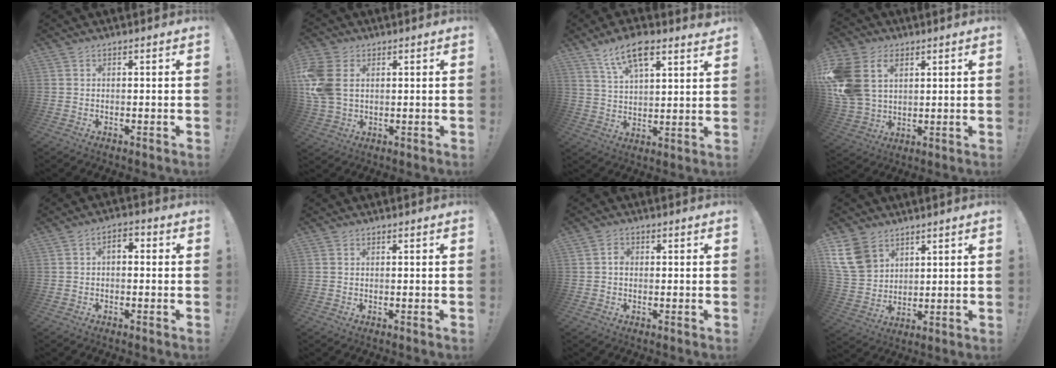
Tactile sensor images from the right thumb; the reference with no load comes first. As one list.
[{"total": 10.9, "force": [2.3, 7.8, 7.2], "torque": [-0.158, -0.004, 0.046]}, {"total": 11.4, "force": [7.4, 4.4, 7.6], "torque": [-0.128, -0.029, 0.130]}, {"total": 15.3, "force": [5.3, 11.4, 8.8], "torque": [-0.185, -0.019, 0.105]}, {"total": 3.2, "force": [-0.9, 2.1, 2.2], "torque": [-0.034, 0.008, -0.019]}, {"total": 0.5, "force": [0.1, 0.5, -0.1], "torque": [-0.001, 0.002, 0.003]}, {"total": 2.1, "force": [-0.2, 1.7, 1.2], "torque": [-0.016, 0.004, -0.006]}, {"total": 12.5, "force": [6.9, 9.0, 5.4], "torque": [-0.101, -0.032, 0.142]}]